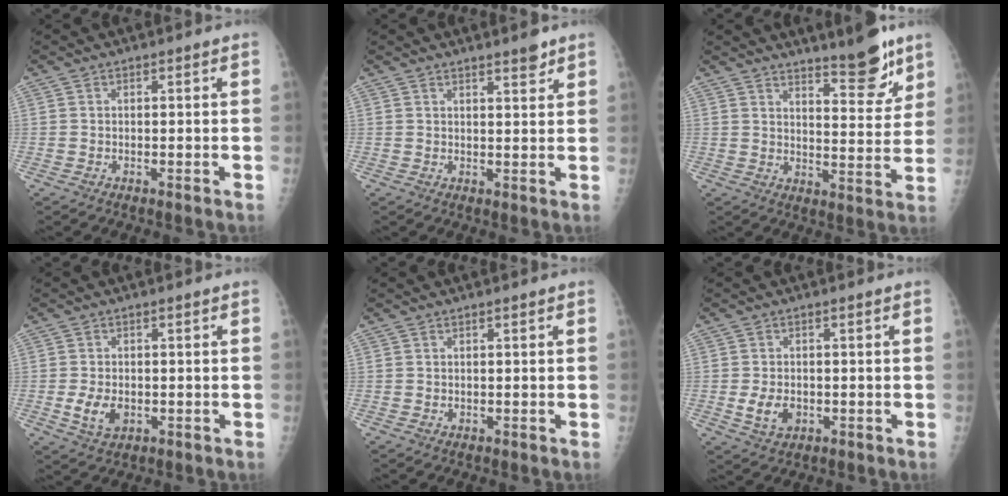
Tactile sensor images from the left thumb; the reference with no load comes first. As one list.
[{"total": 2.8, "force": [2.3, 0.5, 1.6], "torque": [-0.016, -0.018, 0.033]}, {"total": 10.3, "force": [7.9, 2.3, 6.2], "torque": [-0.064, -0.063, 0.122]}, {"total": 4.5, "force": [-0.9, 3.0, 3.3], "torque": [-0.059, -0.006, -0.009]}, {"total": 0.5, "force": [0.4, 0.2, 0.3], "torque": [-0.002, -0.002, 0.007]}, {"total": 4.2, "force": [-0.8, 3.0, 2.9], "torque": [-0.047, -0.003, -0.006]}]